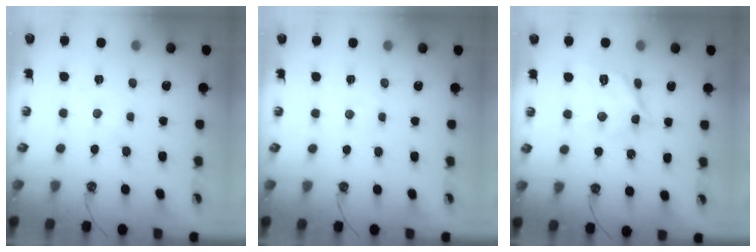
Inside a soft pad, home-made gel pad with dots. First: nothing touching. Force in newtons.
{"total": 1.2, "press": 1.2, "slide": 0.1}
{"total": 14.7, "press": 14.6, "slide": 1.2}